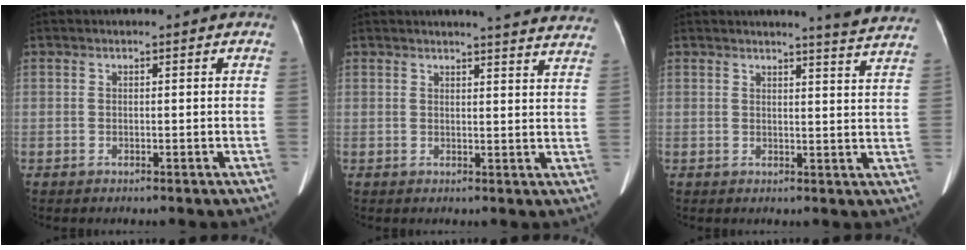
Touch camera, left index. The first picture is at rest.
{"total": 16.8, "force": [16.0, 1.1, 4.9], "torque": [-0.045, -0.055, 0.162]}
{"total": 9.5, "force": [9.1, -1.0, 2.4], "torque": [-0.031, -0.048, 0.082]}